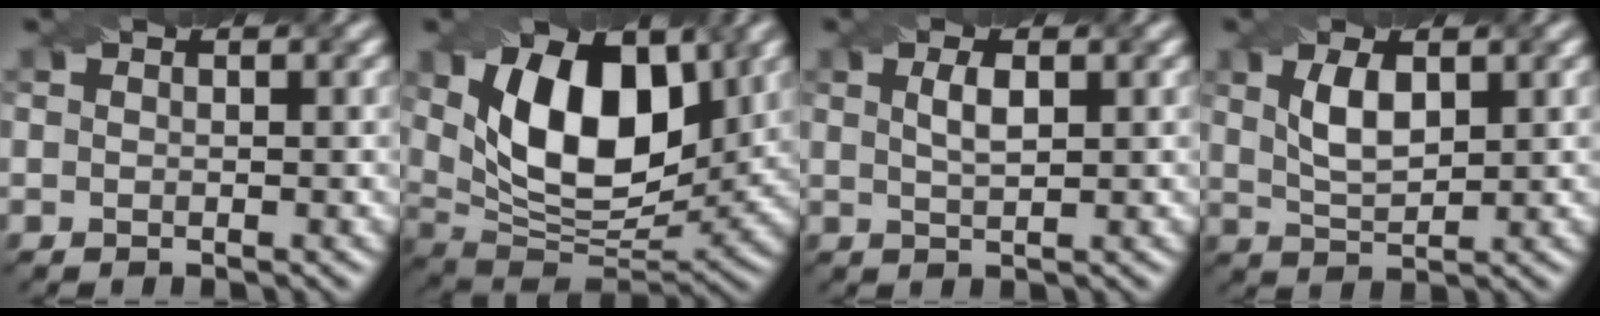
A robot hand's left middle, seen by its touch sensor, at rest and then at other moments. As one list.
[{"total": 12.3, "force": [3.2, 6.8, 9.7], "torque": [-0.151, 0.005, 0.054]}, {"total": 1.8, "force": [0.3, 0.5, 1.7], "torque": [-0.034, 0.008, 0.010]}, {"total": 3.4, "force": [0.9, 1.5, 2.9], "torque": [-0.069, 0.006, 0.023]}]